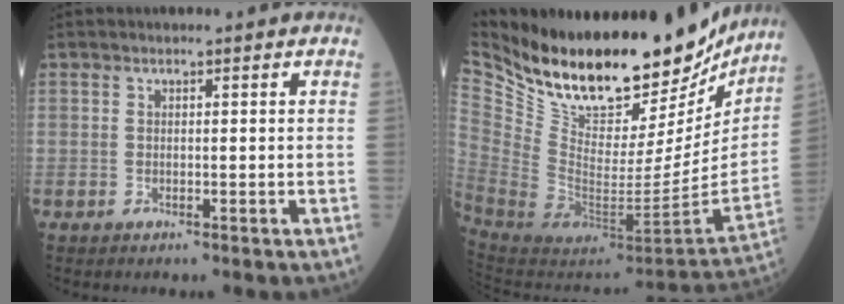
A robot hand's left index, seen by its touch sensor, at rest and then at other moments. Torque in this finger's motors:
{"motor_torque": [0.16, -0.85, 0.24, 0.04]}